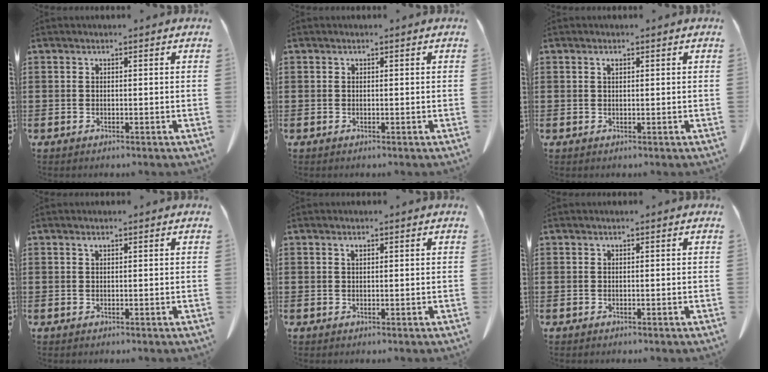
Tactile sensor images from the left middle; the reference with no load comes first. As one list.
[{"total": 0.0}, {"total": 0.9, "force": [0.4, 0.3, 0.7], "torque": [-0.015, 0.001, 0.008]}, {"total": 0.7, "force": [0.4, 0.2, 0.6], "torque": [-0.013, 0.000, 0.008]}, {"total": 0.8, "force": [0.4, 0.2, 0.7], "torque": [-0.015, 0.001, 0.008]}, {"total": 0.0}]